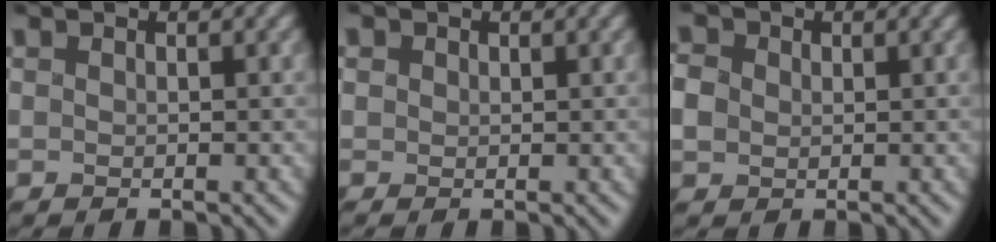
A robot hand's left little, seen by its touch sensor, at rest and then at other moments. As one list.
[{"total": 0.9, "force": [0.2, 0.8, 0.1], "torque": [0.000, -0.002, 0.002]}, {"total": 2.6, "force": [0.0, 2.4, 1.1], "torque": [-0.038, 0.004, -0.005]}]